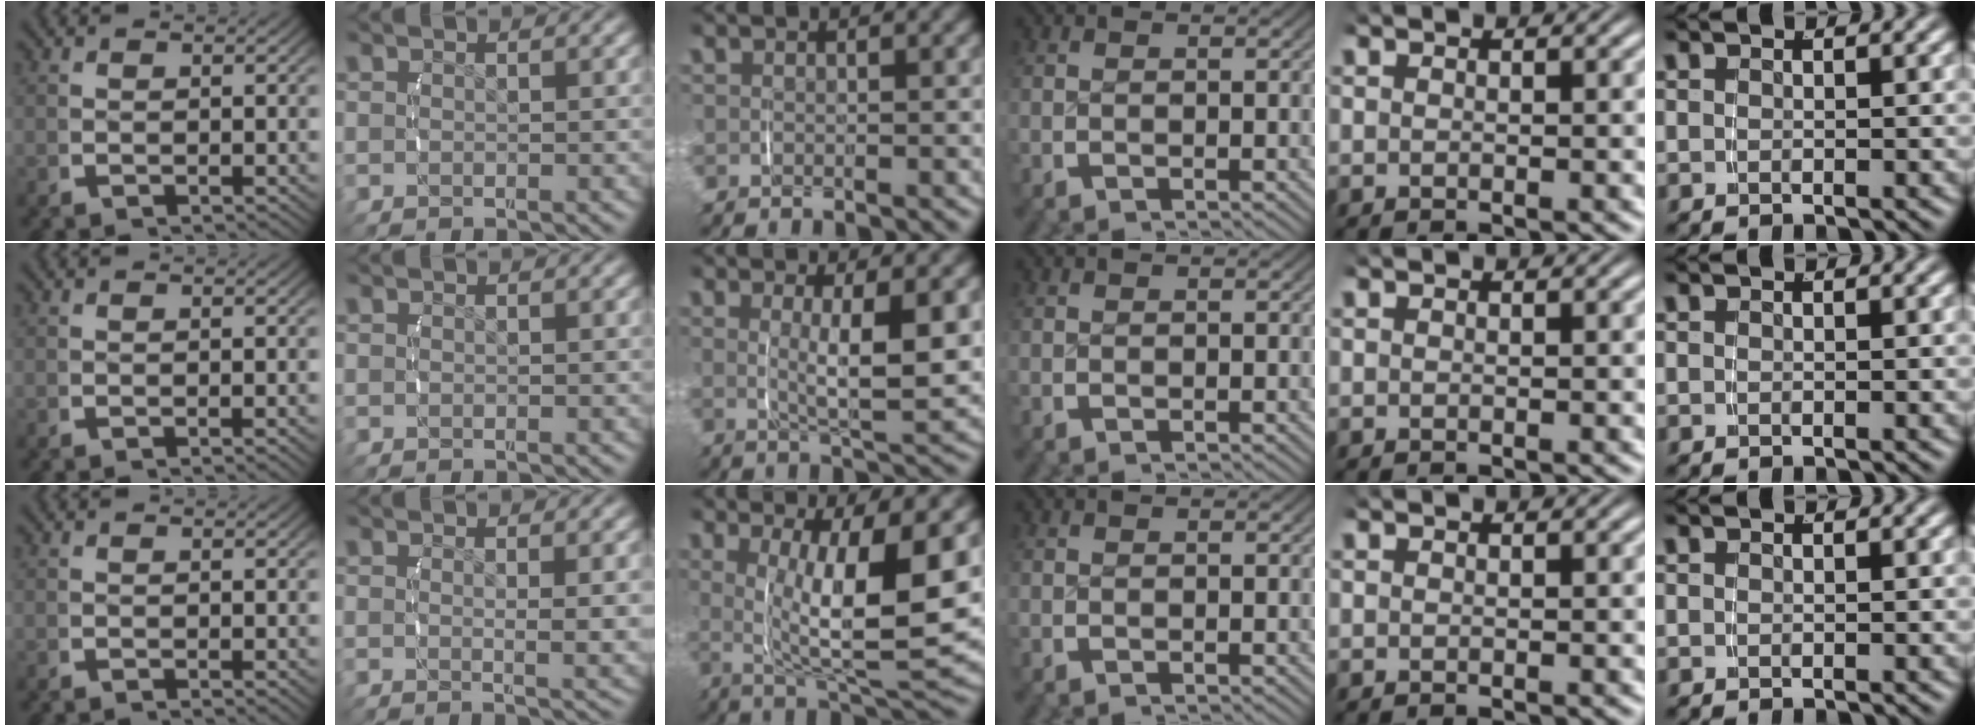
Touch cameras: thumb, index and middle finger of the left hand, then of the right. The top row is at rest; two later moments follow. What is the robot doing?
{"motion": "lift_and_place", "object": "measuring cup"}